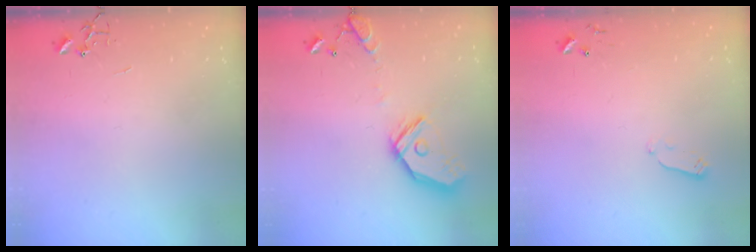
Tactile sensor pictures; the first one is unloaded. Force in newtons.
{"total": 16.3, "press": 16.1, "slide": 2.4}
{"total": 2.9, "press": 2.9, "slide": 0.4}